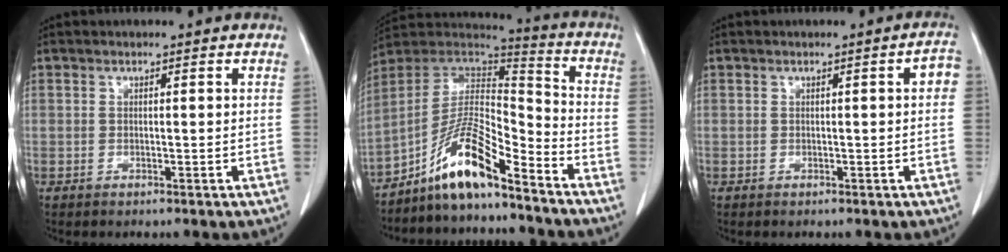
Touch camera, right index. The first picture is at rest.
{"total": 12.3, "force": [-8.8, 1.9, 8.3], "torque": [-0.154, 0.022, -0.161]}
{"total": 2.1, "force": [0.1, 0.4, 2.1], "torque": [-0.018, 0.006, 0.000]}